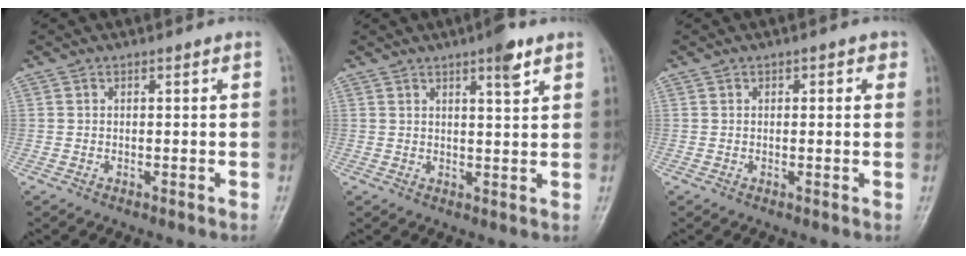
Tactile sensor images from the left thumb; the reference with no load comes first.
{"total": 4.7, "force": [2.9, 0.9, 3.6], "torque": [-0.047, -0.015, 0.039]}
{"total": 2.1, "force": [0.8, 1.3, 1.5], "torque": [-0.005, 0.002, 0.005]}